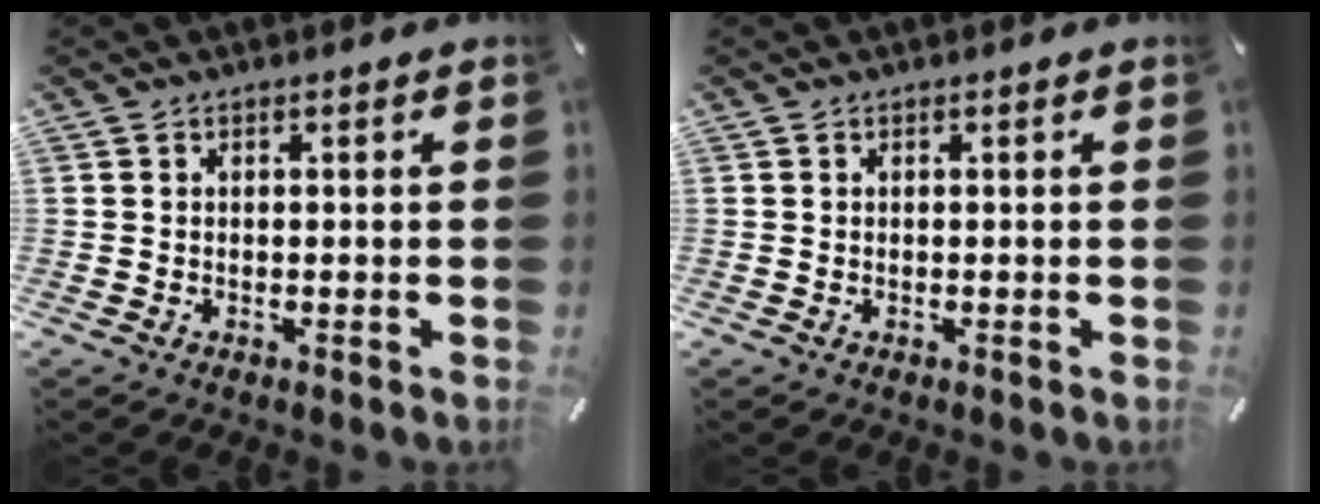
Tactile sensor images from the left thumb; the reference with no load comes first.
{"total": 0.0}